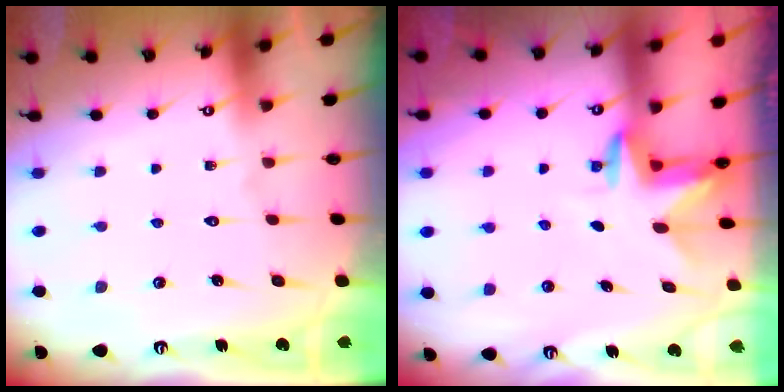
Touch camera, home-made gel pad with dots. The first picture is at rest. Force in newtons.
{"total": 2.6, "press": 2.6, "slide": 0.2}